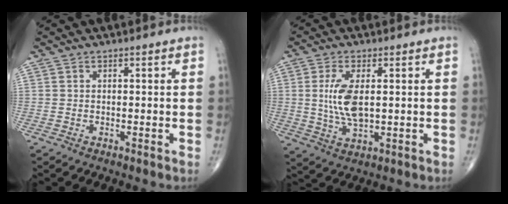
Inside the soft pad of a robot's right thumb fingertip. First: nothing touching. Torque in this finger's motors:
{"motor_torque": [-0.69, 0.63, 0.98, 0.26, 0.06]}